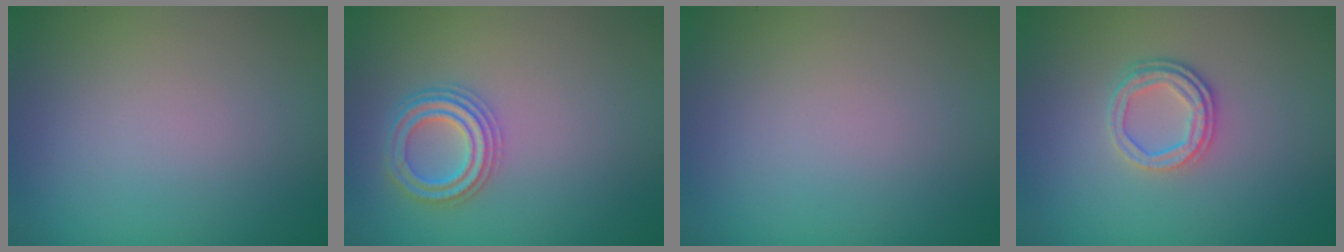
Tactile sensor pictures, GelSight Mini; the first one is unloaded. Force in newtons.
{"total": 2.9, "press": 2.9, "slide": 0.5}
{"total": 0.0}
{"total": 2.6, "press": 2.3, "slide": 1.3}